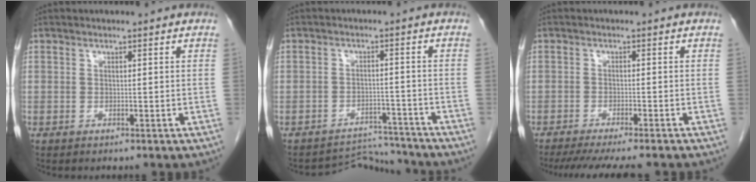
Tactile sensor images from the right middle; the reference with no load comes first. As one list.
[{"total": 5.4, "force": [-5.0, 0.3, -2.0], "torque": [0.038, 0.016, -0.072]}, {"total": 11.4, "force": [-9.9, 0.7, 5.6], "torque": [-0.068, -0.019, -0.137]}]